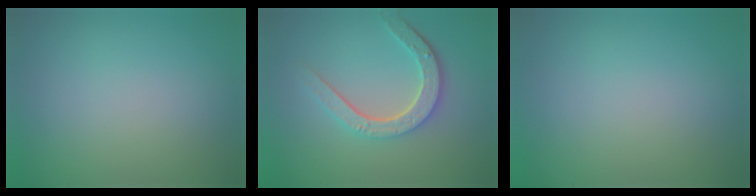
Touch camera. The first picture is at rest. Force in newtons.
{"total": 4.6, "press": 3.5, "slide": 3.0}
{"total": 0.0}